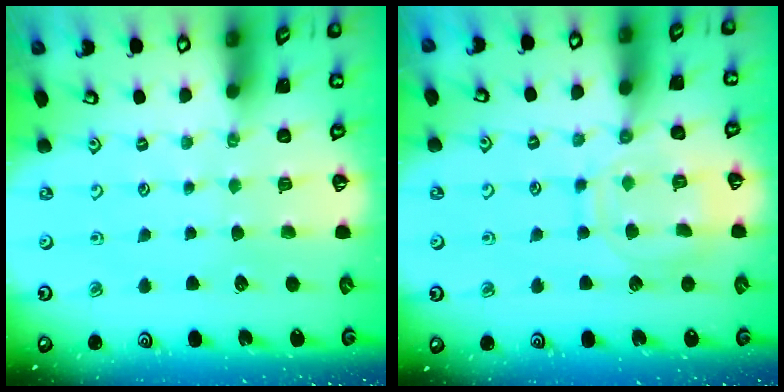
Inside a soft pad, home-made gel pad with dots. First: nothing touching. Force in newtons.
{"total": 12.3, "press": 12.2, "slide": 0.8}